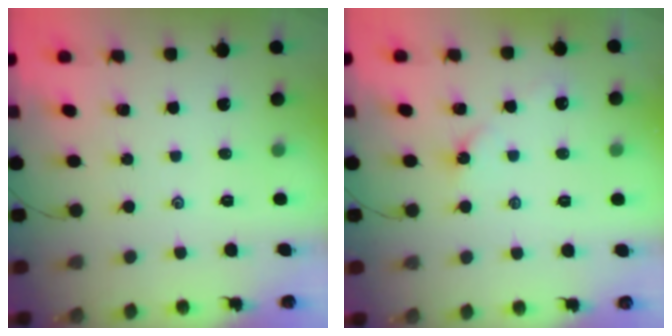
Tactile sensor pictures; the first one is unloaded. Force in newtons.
{"total": 2.9, "press": 2.9, "slide": 0.6}